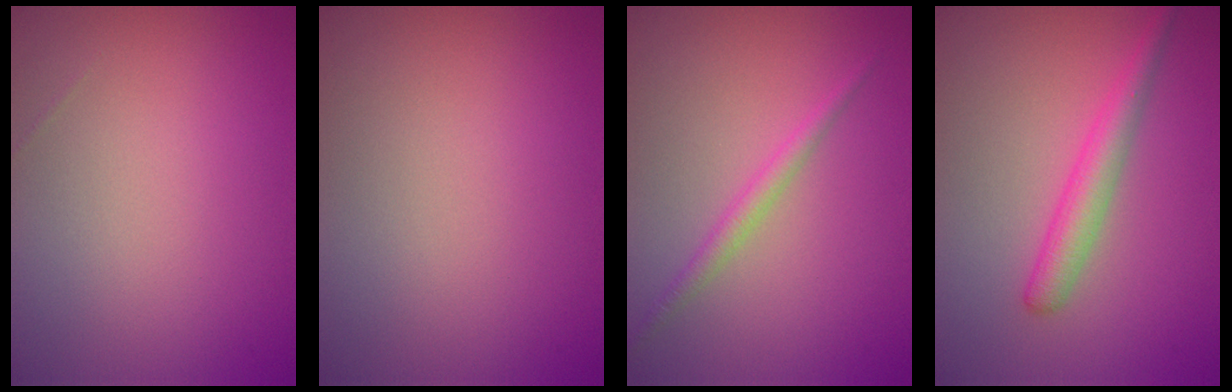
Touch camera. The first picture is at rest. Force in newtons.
{"total": 0.0}
{"total": 1.6, "press": 1.6, "slide": 0.1}
{"total": 2.8, "press": 2.8, "slide": 0.0}